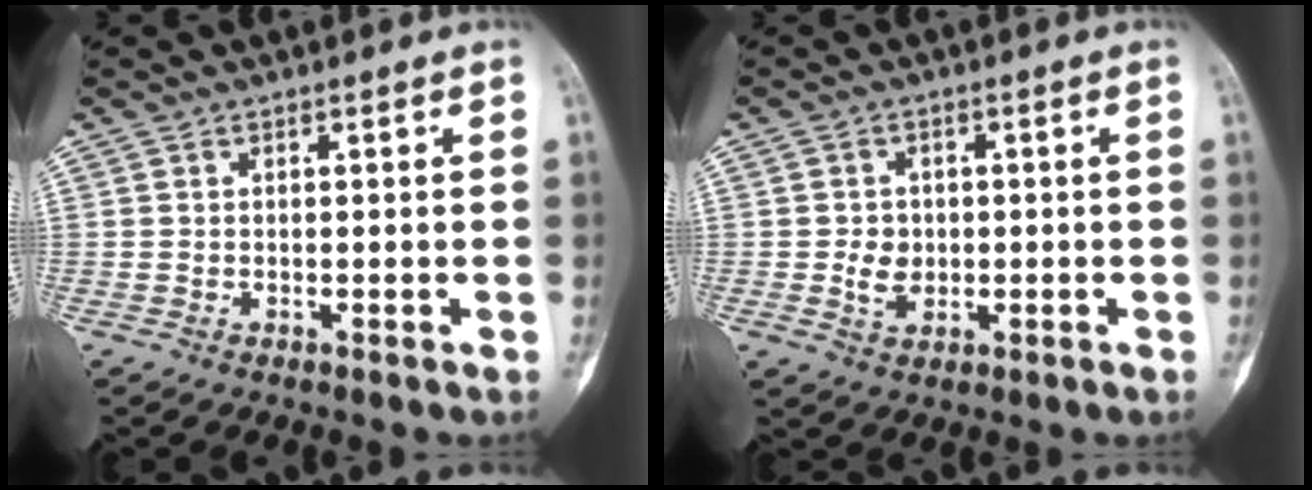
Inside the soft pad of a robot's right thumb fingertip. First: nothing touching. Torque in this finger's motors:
{"motor_torque": [-0.14, 0.26, 0.47, 0.31, 0.13]}